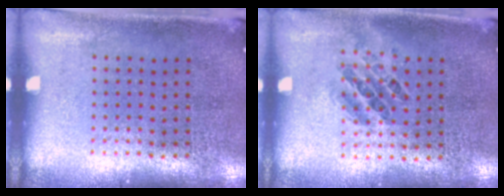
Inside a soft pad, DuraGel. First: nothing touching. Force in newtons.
{"total": 0.9, "press": 0.7, "slide": 0.4}